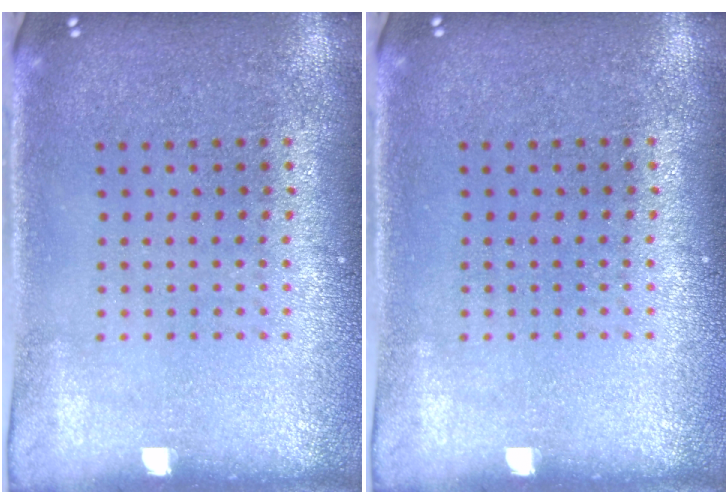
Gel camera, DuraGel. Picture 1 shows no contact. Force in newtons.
{"total": 0.0}